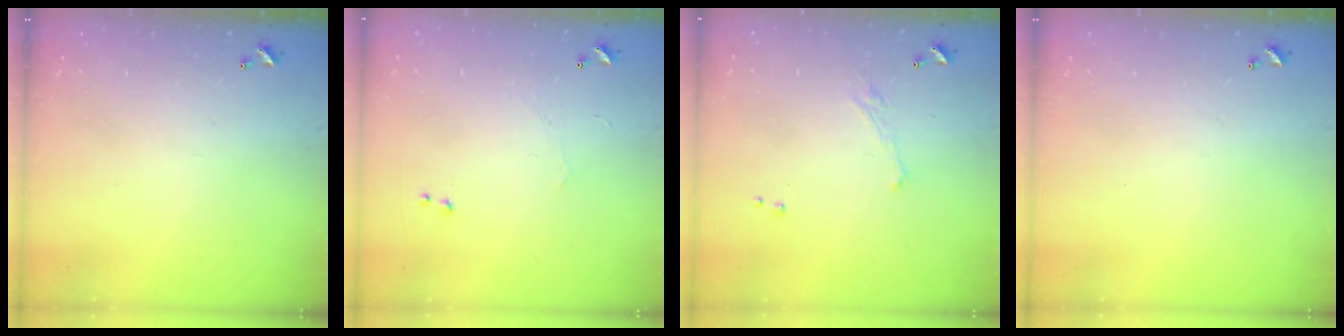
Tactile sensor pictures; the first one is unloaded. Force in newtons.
{"total": 1.0, "press": 0.9, "slide": 0.5}
{"total": 1.9, "press": 1.7, "slide": 0.8}
{"total": 0.0}